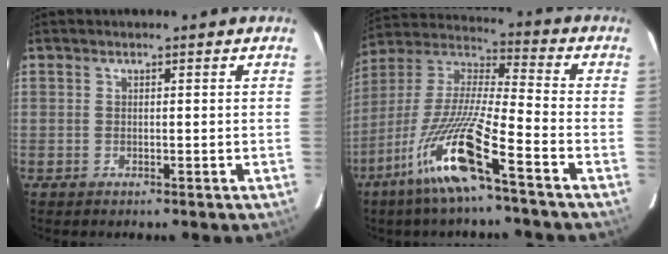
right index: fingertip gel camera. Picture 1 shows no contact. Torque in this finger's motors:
{"motor_torque": [1.51, -0.63, 1.05, 0.21]}